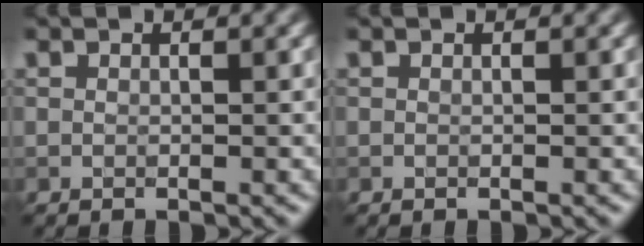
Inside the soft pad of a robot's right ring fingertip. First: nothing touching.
{"total": 0.0}